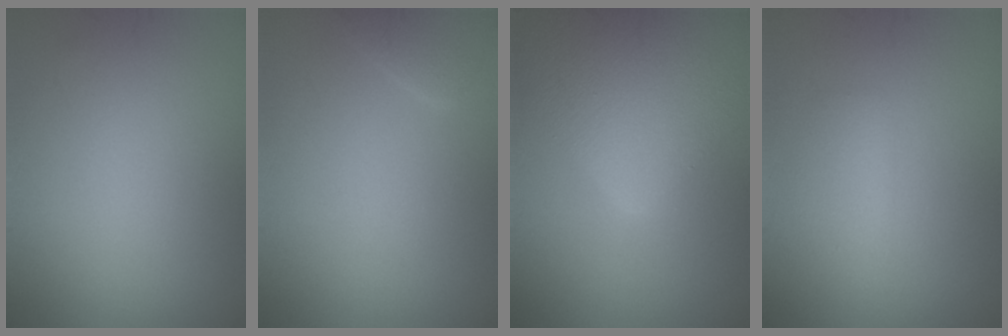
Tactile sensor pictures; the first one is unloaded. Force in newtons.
{"total": 1.5, "press": 1.5, "slide": 0.1}
{"total": 10.4, "press": 10.4, "slide": 0.6}
{"total": 1.7, "press": 1.7, "slide": 0.0}